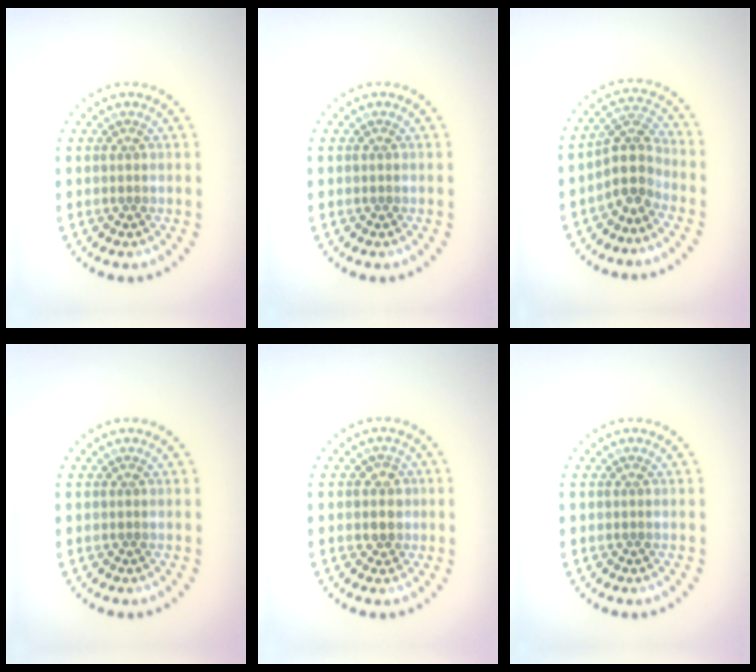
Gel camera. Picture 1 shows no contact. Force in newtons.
{"total": 0.0}
{"total": 3.3, "press": 2.6, "slide": 2.1}
{"total": 0.0}
{"total": 2.0, "press": 1.8, "slide": 0.8}
{"total": 0.0}